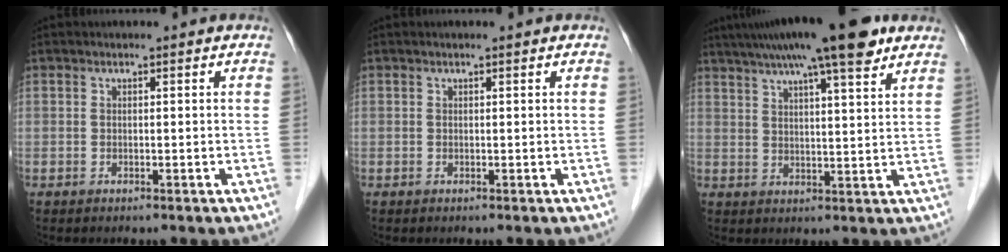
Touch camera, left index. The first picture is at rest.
{"total": 0.0}
{"total": 15.7, "force": [11.5, 1.4, 10.6], "torque": [-0.176, 0.034, 0.164]}